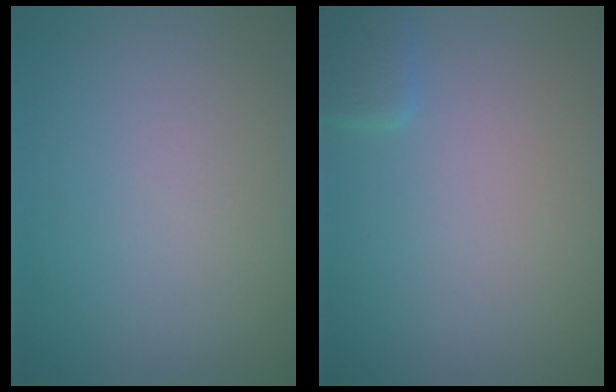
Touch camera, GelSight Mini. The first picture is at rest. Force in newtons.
{"total": 1.5, "press": 1.5, "slide": 0.1}